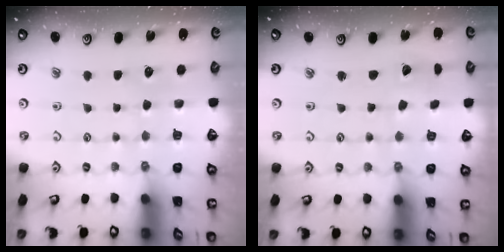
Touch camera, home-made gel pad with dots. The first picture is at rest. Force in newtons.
{"total": 1.8, "press": 1.7, "slide": 0.3}